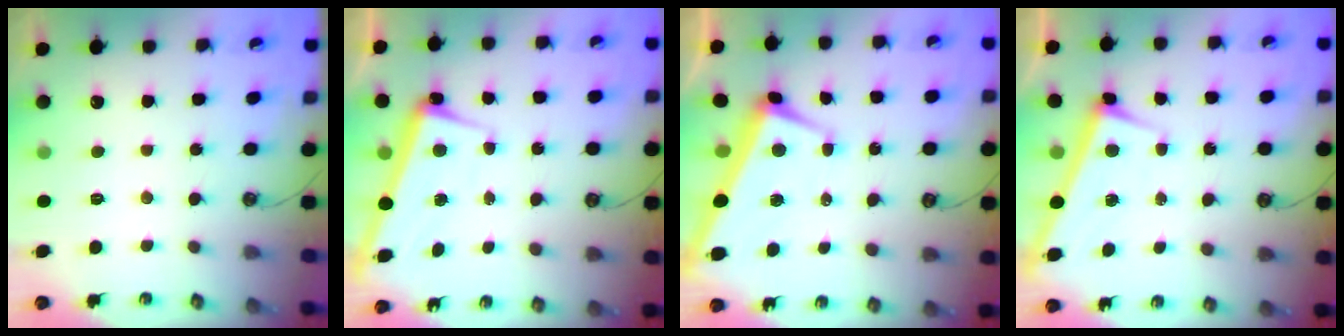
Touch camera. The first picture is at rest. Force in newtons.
{"total": 2.4, "press": 2.2, "slide": 0.9}
{"total": 1.6, "press": 1.2, "slide": 0.9}
{"total": 2.8, "press": 2.8, "slide": 0.2}